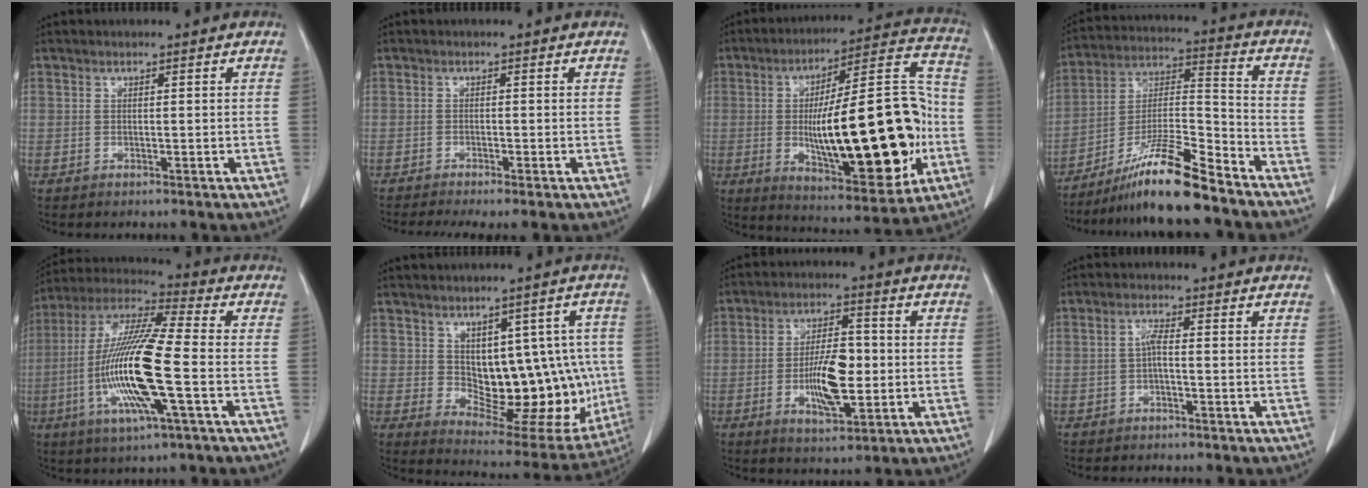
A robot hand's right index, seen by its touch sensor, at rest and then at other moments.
{"total": 4.5, "force": [-3.4, 0.3, 2.9], "torque": [-0.041, -0.010, -0.051]}
{"total": 26.6, "force": [-3.7, 6.7, 25.5], "torque": [-0.377, 0.017, -0.042]}
{"total": 13.5, "force": [-10.5, 0.3, 8.5], "torque": [-0.156, -0.003, -0.184]}
{"total": 17.0, "force": [-3.8, 1.0, 16.6], "torque": [-0.344, -0.012, -0.077]}
{"total": 15.2, "force": [0.2, 7.8, 13.0], "torque": [-0.150, 0.009, 0.030]}
{"total": 9.4, "force": [-1.5, 3.1, 8.7], "torque": [-0.163, 0.000, -0.023]}
{"total": 1.9, "force": [-0.4, 0.2, 1.8], "torque": [-0.036, 0.003, -0.008]}